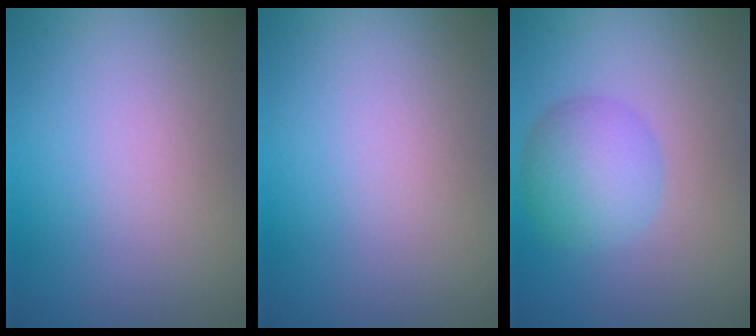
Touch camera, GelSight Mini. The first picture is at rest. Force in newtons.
{"total": 0.0}
{"total": 4.3, "press": 4.3, "slide": 0.0}